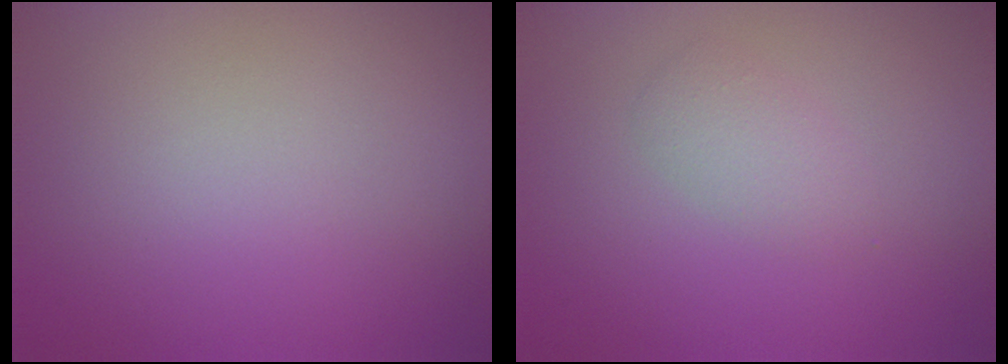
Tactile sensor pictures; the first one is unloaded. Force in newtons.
{"total": 1.7, "press": 1.7, "slide": 0.1}